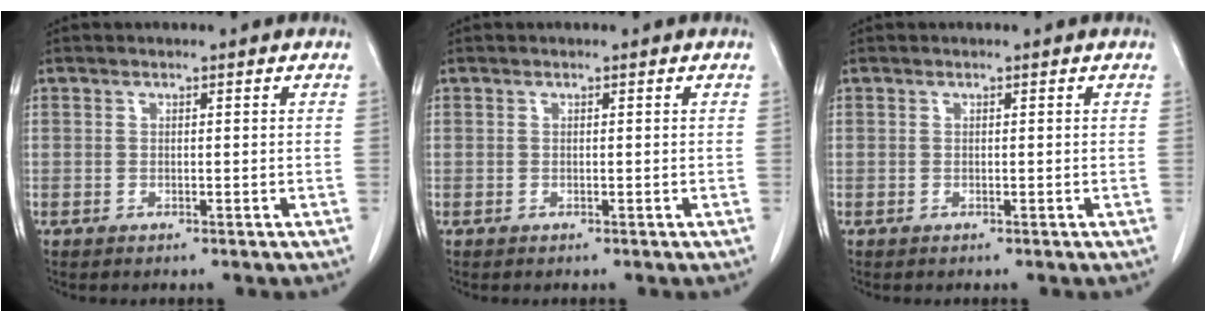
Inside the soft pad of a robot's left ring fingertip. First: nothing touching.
{"total": 0.0}
{"total": 0.0}